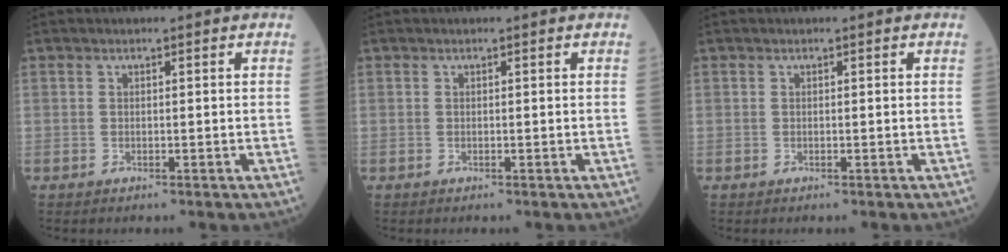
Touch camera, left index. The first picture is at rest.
{"total": 0.0}
{"total": 0.0}